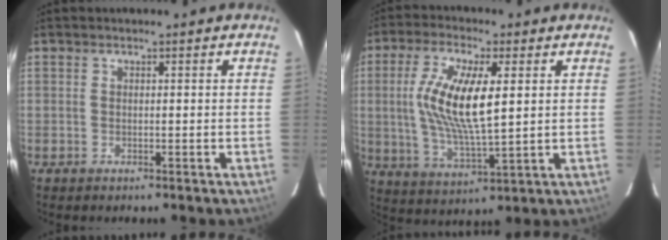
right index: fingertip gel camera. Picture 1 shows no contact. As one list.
[{"total": 13.8, "force": [2.3, 4.3, 12.9], "torque": [-0.249, 0.000, 0.046]}]